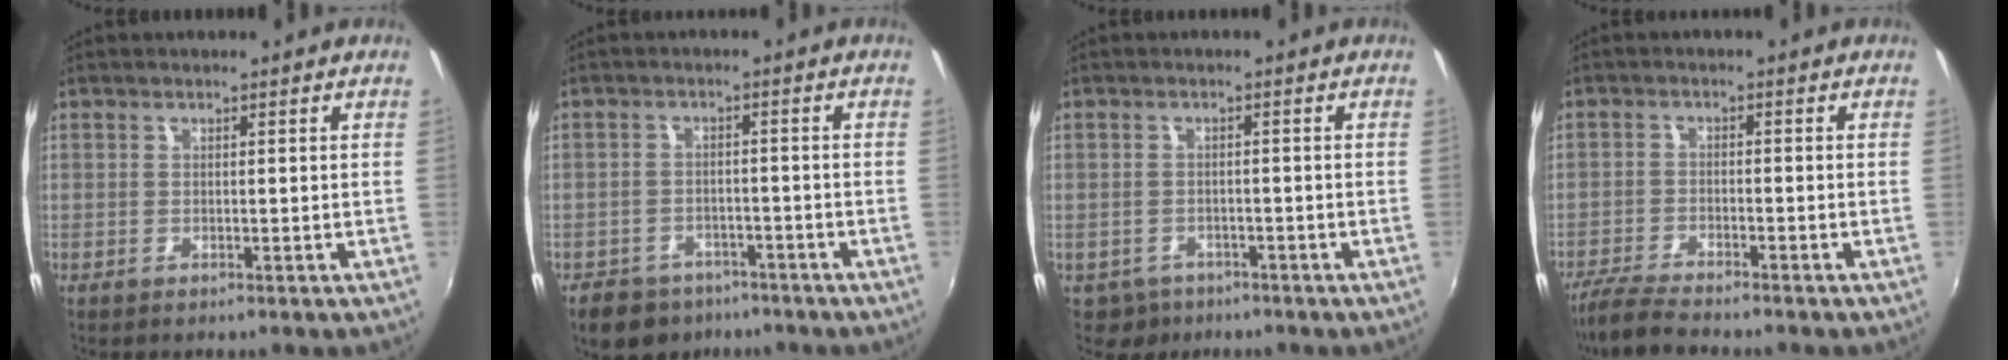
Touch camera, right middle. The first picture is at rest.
{"total": 9.8, "force": [-7.2, 5.9, 3.2], "torque": [-0.085, 0.005, -0.101]}
{"total": 3.7, "force": [-2.3, 2.8, 0.5], "torque": [-0.021, -0.001, -0.033]}
{"total": 6.9, "force": [-6.2, 0.6, 3.0], "torque": [-0.083, -0.023, -0.115]}